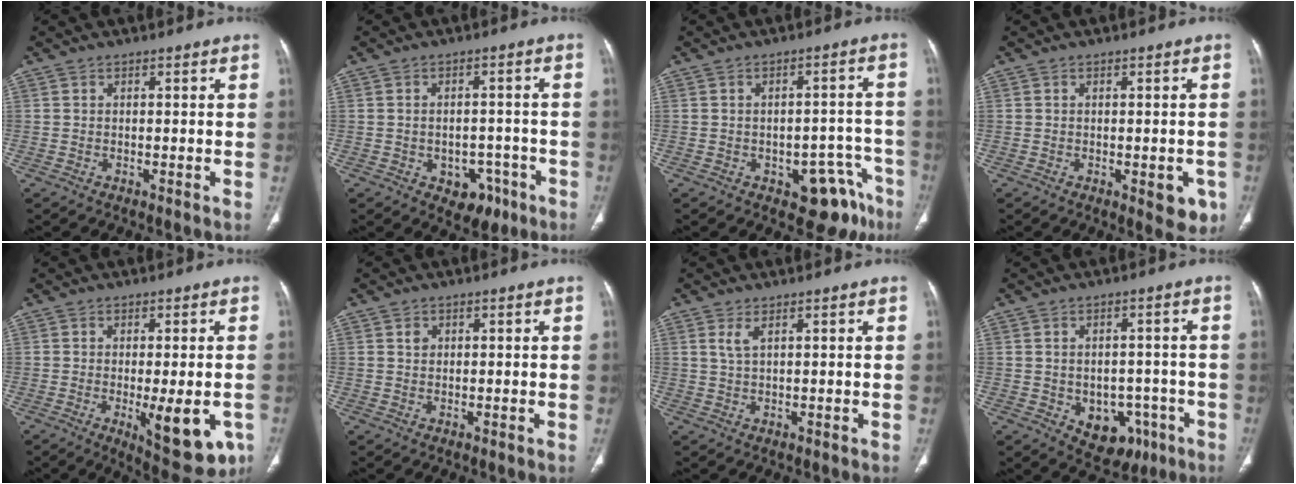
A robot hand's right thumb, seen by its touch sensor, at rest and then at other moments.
{"total": 6.8, "force": [-3.3, 4.8, 3.5], "torque": [-0.014, 0.028, -0.037]}
{"total": 9.9, "force": [-5.6, 5.4, 6.0], "torque": [-0.028, 0.042, -0.067]}
{"total": 5.0, "force": [-1.8, 2.3, 4.1], "torque": [-0.021, -0.003, -0.017]}
{"total": 12.0, "force": [-3.8, 4.3, 10.6], "torque": [-0.123, -0.015, -0.041]}
{"total": 1.4, "force": [0.5, 1.2, 0.6], "torque": [-0.004, 0.000, 0.008]}
{"total": 2.2, "force": [1.1, 0.7, 1.7], "torque": [-0.043, 0.000, 0.030]}
{"total": 9.6, "force": [-3.6, 7.0, 5.5], "torque": [-0.037, 0.023, -0.032]}